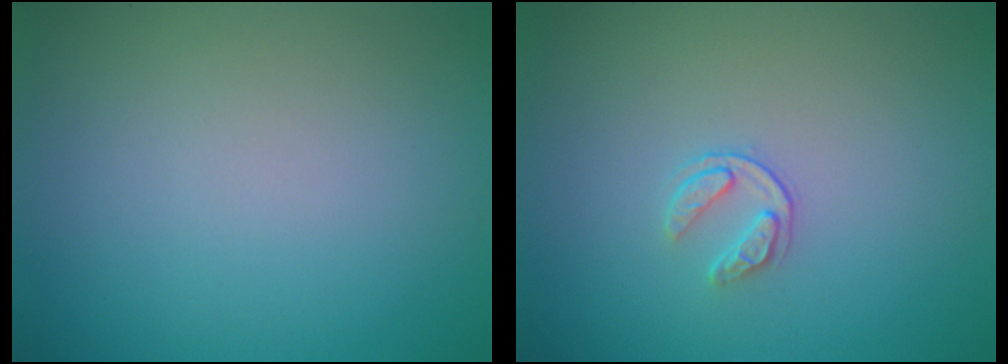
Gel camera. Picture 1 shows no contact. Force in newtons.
{"total": 1.6, "press": 1.0, "slide": 1.2}